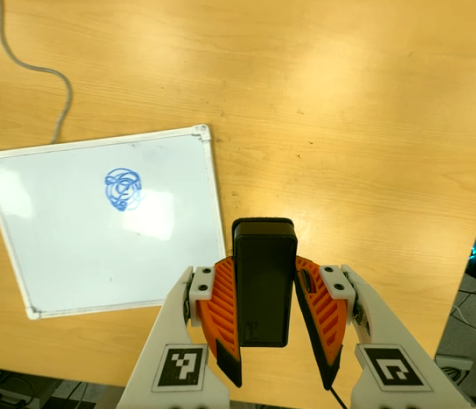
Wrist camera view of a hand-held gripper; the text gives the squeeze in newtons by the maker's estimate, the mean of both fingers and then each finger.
{"total": 4.6, "left": 3.6, "right": 5.6}